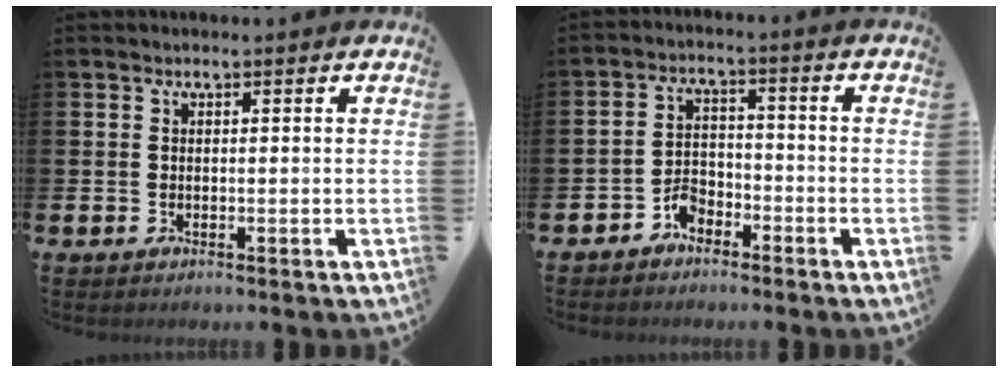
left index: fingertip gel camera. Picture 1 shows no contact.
{"total": 3.3, "force": [-2.8, 1.6, 0.8], "torque": [-0.022, 0.010, -0.058]}